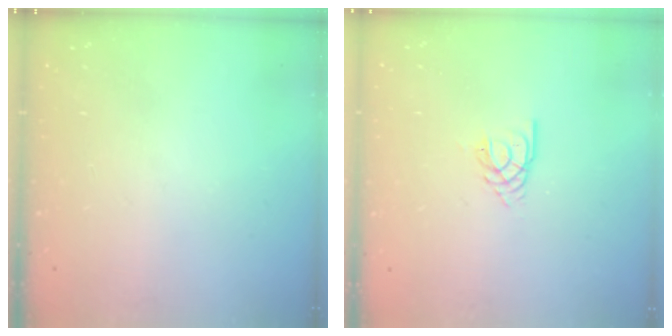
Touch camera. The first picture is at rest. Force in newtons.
{"total": 2.8, "press": 2.8, "slide": 0.3}